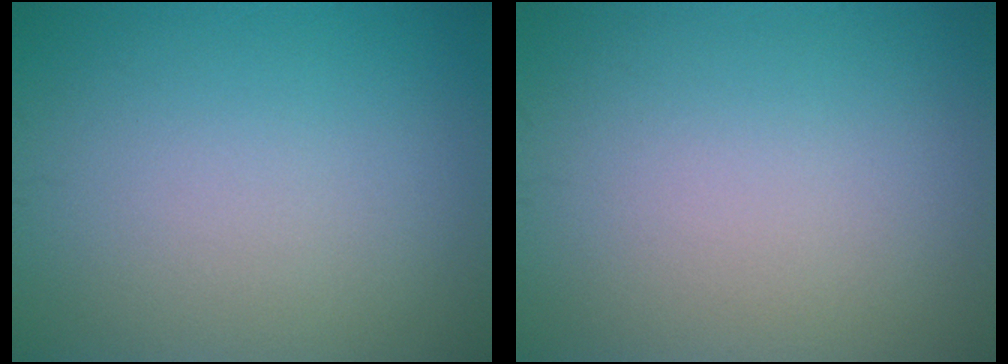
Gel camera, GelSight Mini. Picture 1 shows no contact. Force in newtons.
{"total": 0.0}